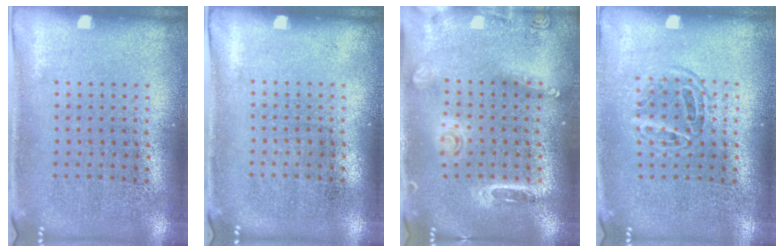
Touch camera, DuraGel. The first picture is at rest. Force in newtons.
{"total": 0.0}
{"total": 1.6, "press": 1.5, "slide": 0.5}
{"total": 1.2, "press": 1.0, "slide": 0.6}